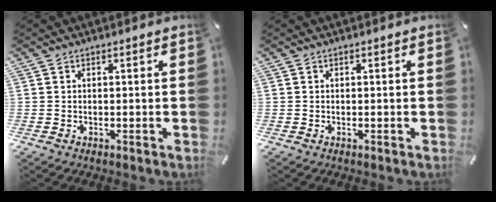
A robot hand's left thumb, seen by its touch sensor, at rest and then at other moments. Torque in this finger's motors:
{"motor_torque": [0.00, 0.00, 0.00, 0.00, 0.00]}